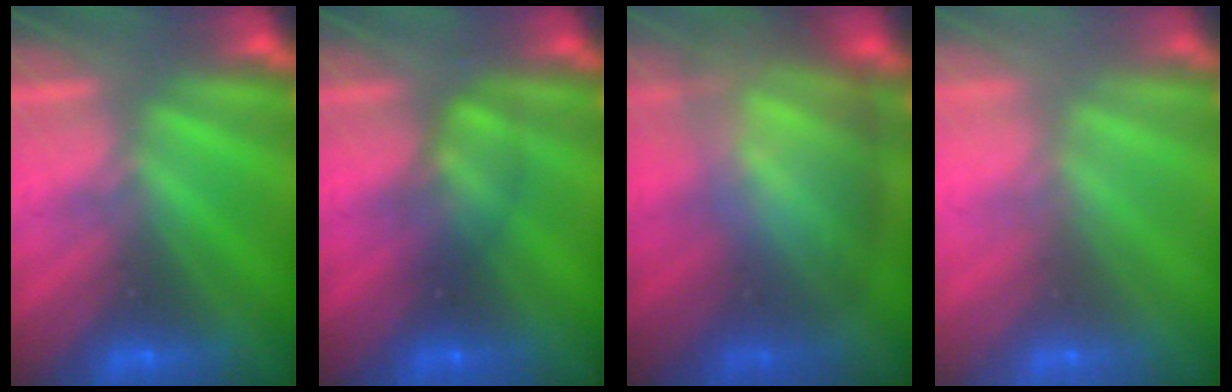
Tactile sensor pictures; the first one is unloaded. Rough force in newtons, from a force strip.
{"total": 2.6}
{"total": 7.5}
{"total": 7.4}